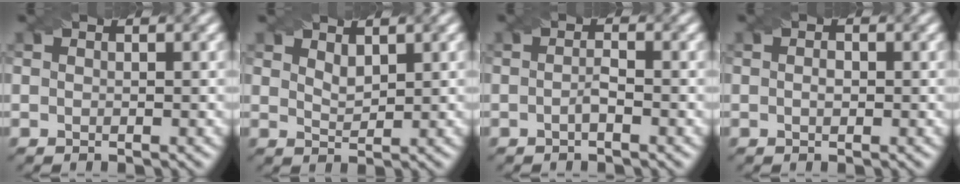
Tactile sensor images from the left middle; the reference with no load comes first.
{"total": 1.6, "force": [1.2, 0.6, 0.9], "torque": [-0.019, -0.003, 0.027]}
{"total": 1.1, "force": [-0.5, 0.2, 1.0], "torque": [-0.020, 0.002, -0.010]}
{"total": 0.9, "force": [-0.1, 0.5, 0.7], "torque": [-0.013, 0.000, -0.002]}